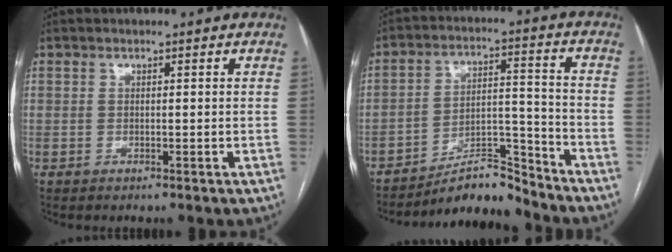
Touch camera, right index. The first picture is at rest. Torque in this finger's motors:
{"motor_torque": [-0.11, -0.23, -0.20, -0.07]}